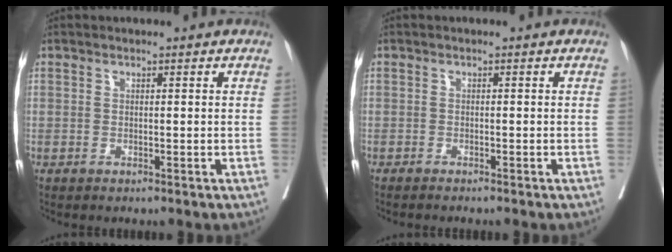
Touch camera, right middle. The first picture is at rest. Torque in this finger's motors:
{"motor_torque": [0.25, -0.35, 0.06, 0.01]}